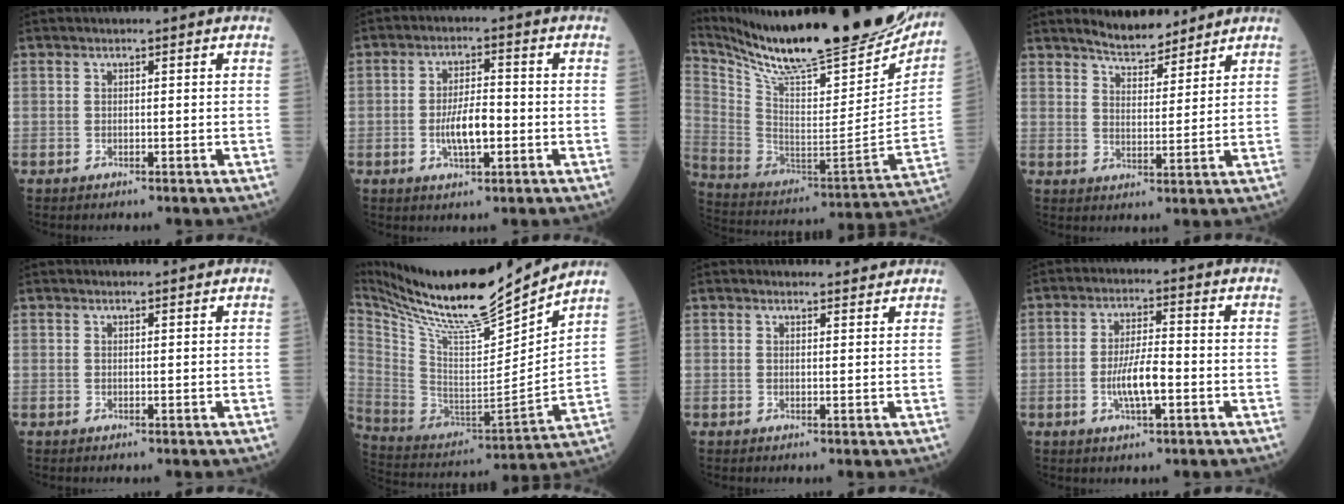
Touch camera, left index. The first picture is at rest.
{"total": 5.8, "force": [-1.4, 1.8, 5.4], "torque": [-0.105, 0.004, -0.025]}
{"total": 33.3, "force": [28.1, 4.9, 17.1], "torque": [-0.309, -0.082, 0.414]}
{"total": 6.5, "force": [5.9, 1.7, 1.9], "torque": [-0.036, 0.006, 0.106]}
{"total": 1.4, "force": [1.4, 0.0, 0.3], "torque": [-0.007, 0.005, 0.021]}
{"total": 22.9, "force": [20.2, 1.1, 10.7], "torque": [-0.214, -0.033, 0.351]}
{"total": 3.2, "force": [3.1, 0.6, 0.2], "torque": [-0.010, 0.003, 0.036]}
{"total": 5.9, "force": [-1.6, 1.2, 5.6], "torque": [-0.111, 0.000, -0.029]}